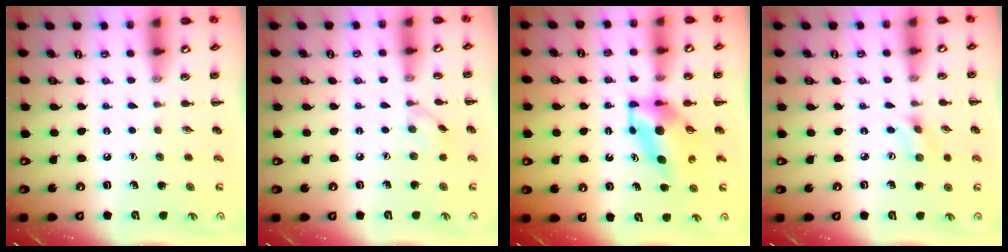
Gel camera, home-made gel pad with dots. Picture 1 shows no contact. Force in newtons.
{"total": 3.9, "press": 3.6, "slide": 1.6}
{"total": 5.7, "press": 5.6, "slide": 1.1}
{"total": 2.3, "press": 2.1, "slide": 0.9}